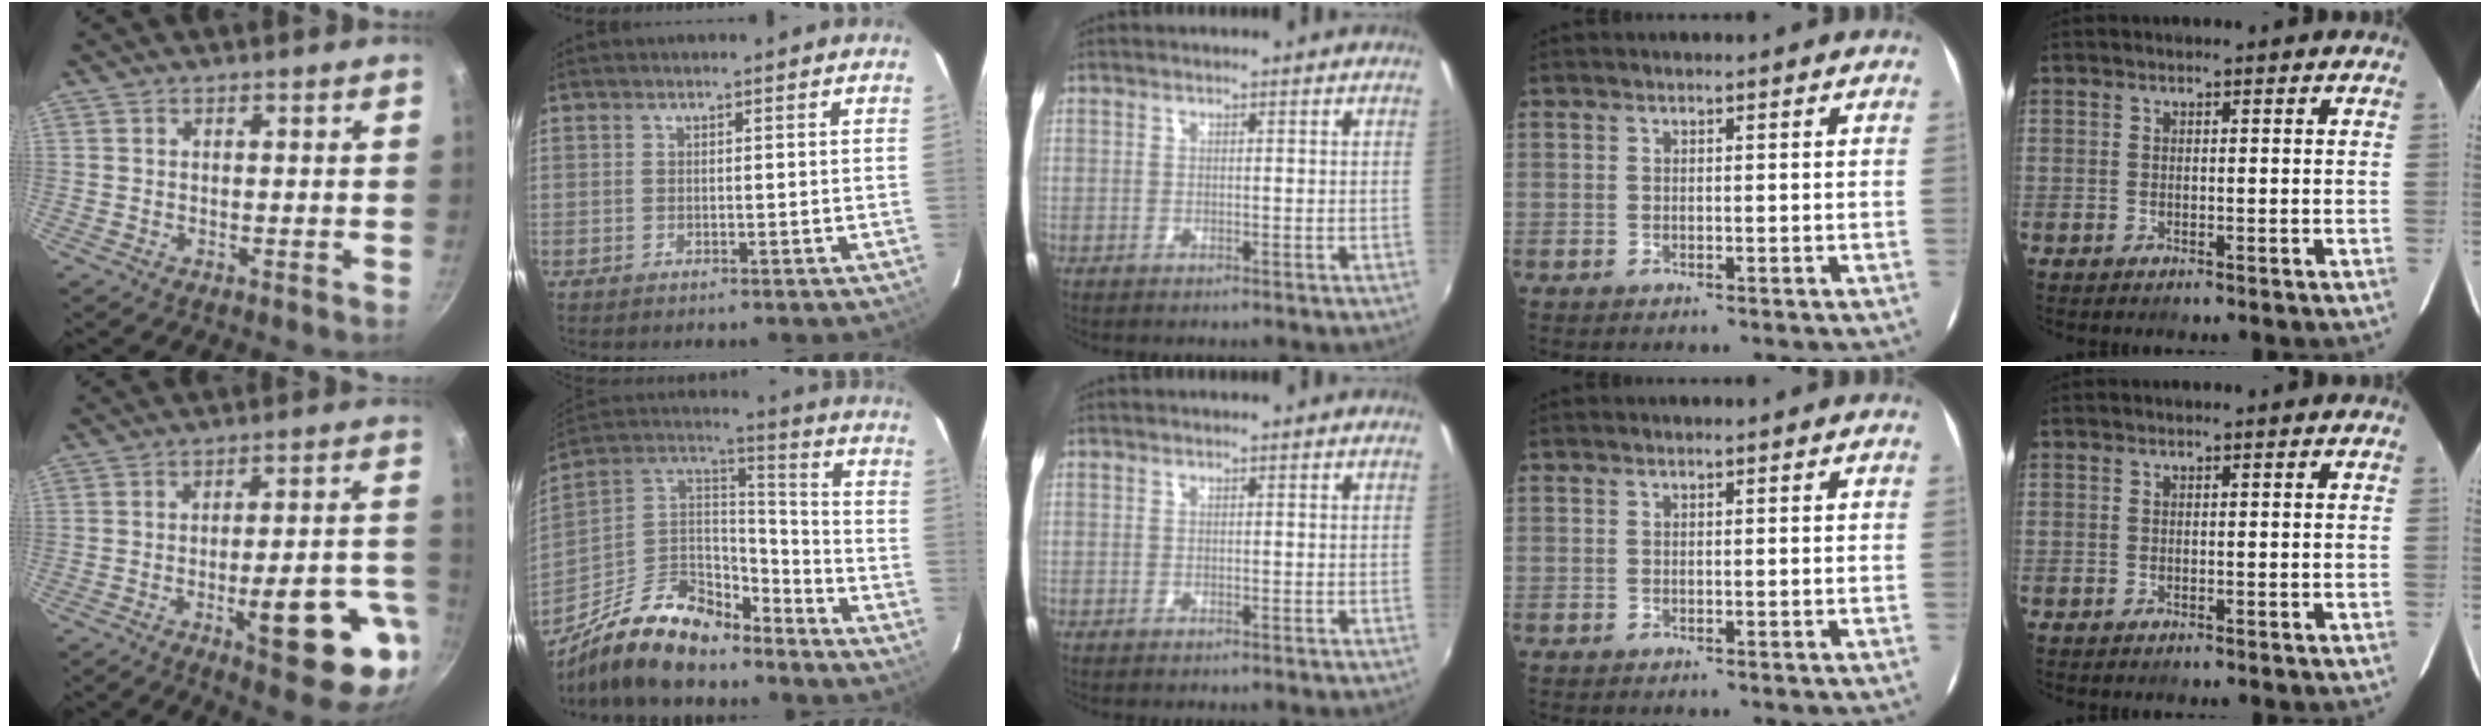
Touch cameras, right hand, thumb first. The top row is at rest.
{"thumb": {"total": 17.6, "force": [-6.2, 5.2, 15.6], "torque": [-0.178, 0.031, -0.080]}, "index": {"total": 21.7, "force": [-16.3, 9.0, 11.3], "torque": [-0.240, 0.009, -0.276]}}